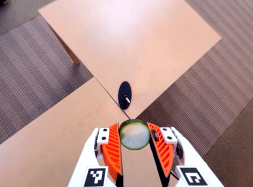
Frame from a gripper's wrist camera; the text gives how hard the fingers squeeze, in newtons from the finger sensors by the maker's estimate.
{"total": 11.4, "left": 11.0, "right": 11.9}